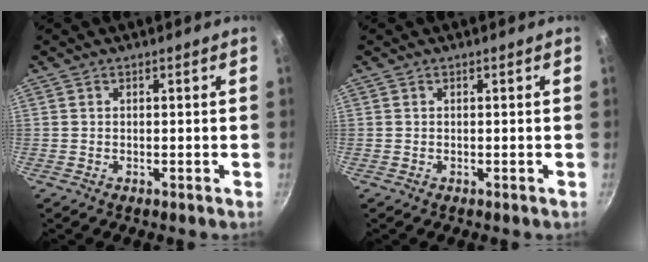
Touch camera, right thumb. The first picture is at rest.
{"total": 0.0}